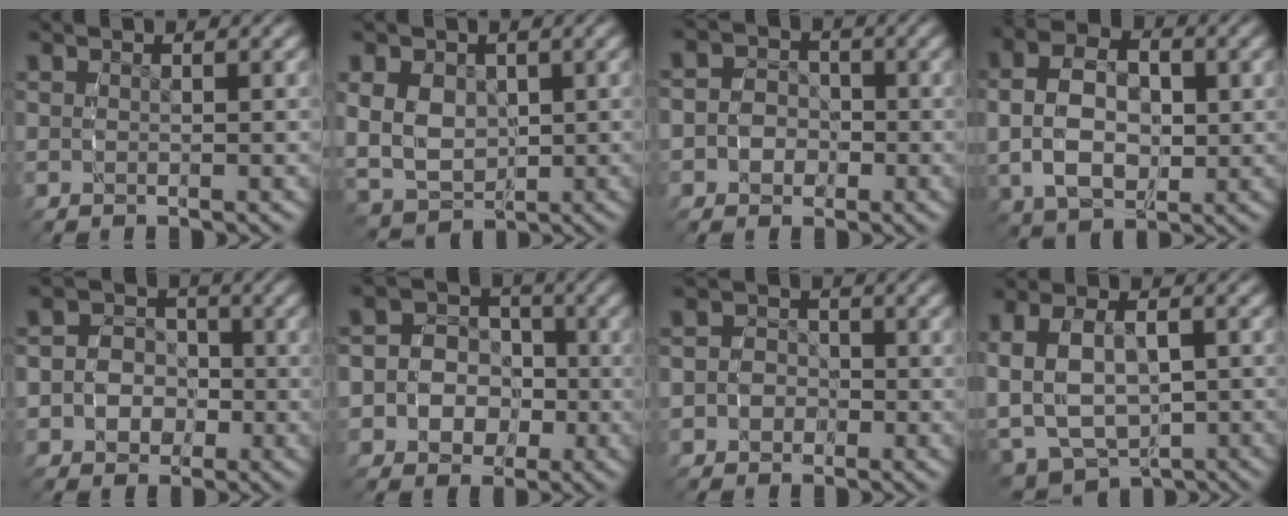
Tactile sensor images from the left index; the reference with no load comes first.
{"total": 7.6, "force": [0.2, 6.4, 4.1], "torque": [-0.101, -0.036, 0.019]}
{"total": 5.7, "force": [-1.3, 5.2, 1.8], "torque": [-0.042, -0.019, -0.027]}
{"total": 8.4, "force": [0.7, 6.0, 5.9], "torque": [-0.106, -0.006, 0.015]}
{"total": 8.4, "force": [-1.7, 7.7, 3.0], "torque": [-0.074, -0.026, -0.038]}
{"total": 11.3, "force": [-2.1, 10.2, 4.3], "torque": [-0.116, -0.038, -0.041]}
{"total": 4.1, "force": [-1.2, 3.7, 1.1], "torque": [-0.024, -0.015, -0.023]}
{"total": 11.0, "force": [-1.7, 8.8, 6.3], "torque": [-0.160, -0.050, -0.008]}